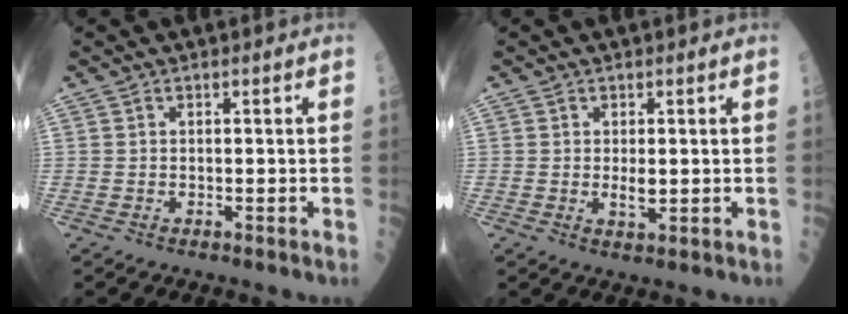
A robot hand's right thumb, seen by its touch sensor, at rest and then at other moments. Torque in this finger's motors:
{"motor_torque": [0.08, -0.09, 0.40, -0.01, 0.00]}